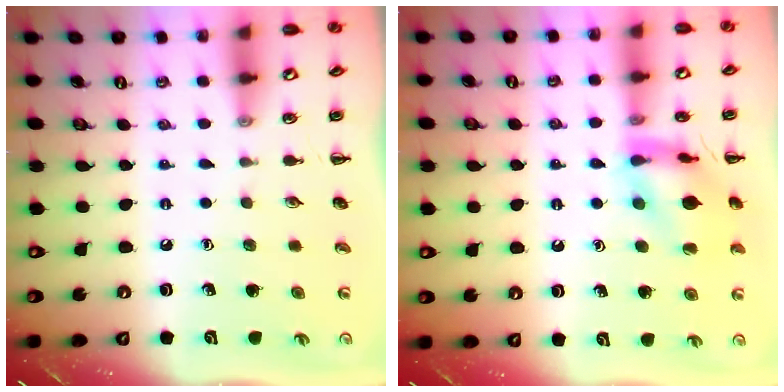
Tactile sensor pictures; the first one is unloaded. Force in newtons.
{"total": 13.2, "press": 13.1, "slide": 1.0}